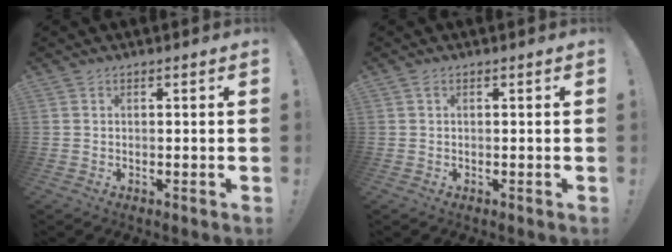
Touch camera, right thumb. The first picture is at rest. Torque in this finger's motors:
{"motor_torque": [-0.23, -0.08, -0.13, -0.09, -0.03]}